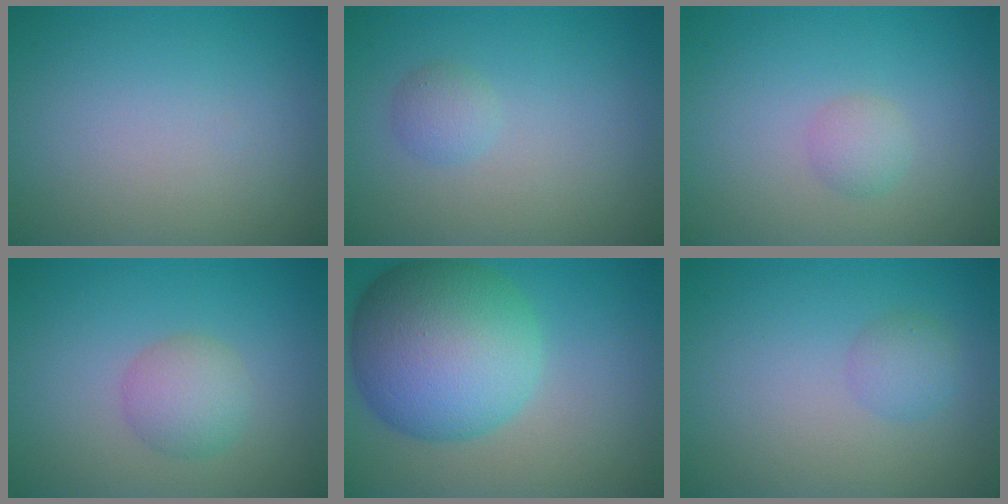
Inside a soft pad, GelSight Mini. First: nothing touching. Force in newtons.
{"total": 1.3, "press": 1.3, "slide": 0.0}
{"total": 1.4, "press": 1.4, "slide": 0.1}
{"total": 2.8, "press": 2.8, "slide": 0.1}
{"total": 12.4, "press": 12.4, "slide": 0.2}
{"total": 1.6, "press": 1.6, "slide": 0.1}